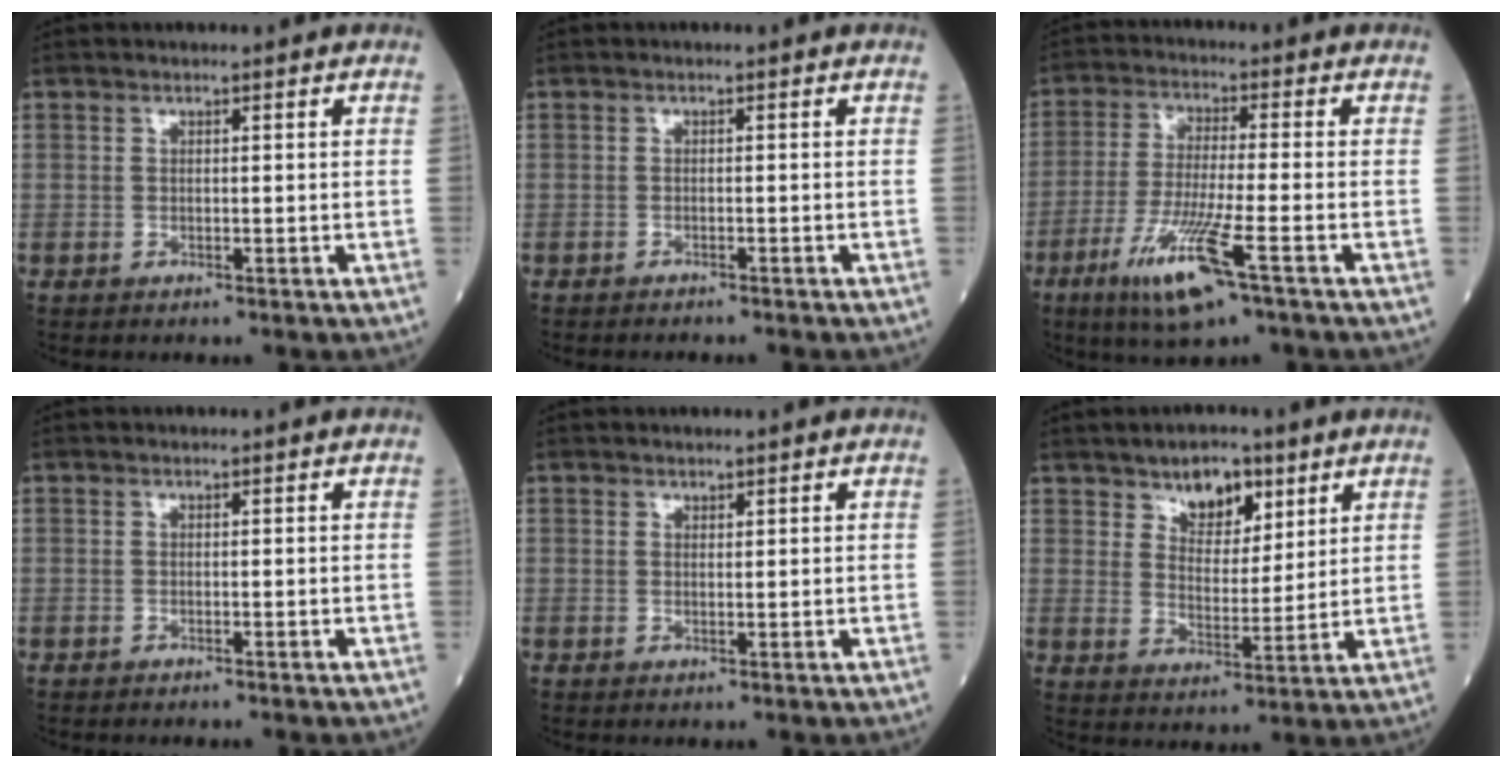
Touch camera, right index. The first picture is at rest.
{"total": 2.7, "force": [-2.5, 0.3, 1.0], "torque": [-0.015, -0.002, -0.031]}
{"total": 11.0, "force": [-5.5, 0.7, 9.5], "torque": [-0.190, -0.027, -0.101]}
{"total": 0.9, "force": [-0.8, 0.1, 0.3], "torque": [0.000, 0.001, -0.013]}
{"total": 0.5, "force": [0.5, 0.2, 0.1], "torque": [-0.003, -0.005, 0.008]}
{"total": 7.2, "force": [4.5, 3.6, 4.2], "torque": [-0.061, 0.000, 0.078]}